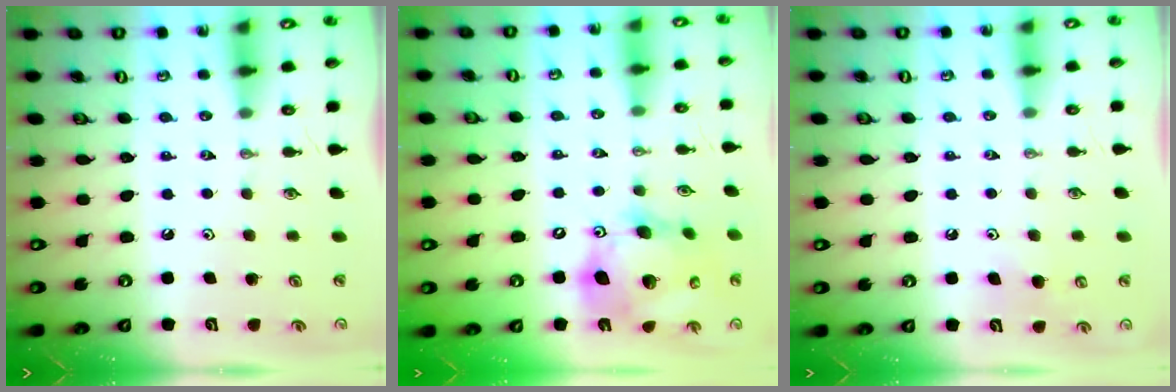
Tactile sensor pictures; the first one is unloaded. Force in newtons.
{"total": 17.9, "press": 17.8, "slide": 2.5}
{"total": 6.2, "press": 6.1, "slide": 1.1}